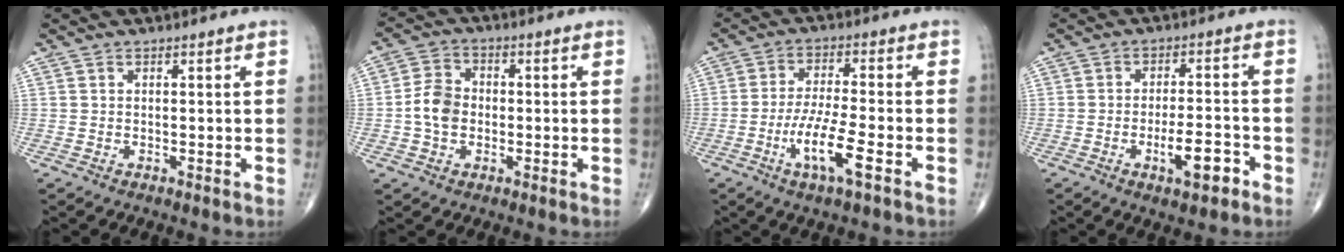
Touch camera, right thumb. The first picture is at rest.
{"total": 6.5, "force": [-0.9, 5.0, 4.0], "torque": [-0.067, 0.018, -0.025]}
{"total": 8.9, "force": [-3.7, 1.4, 8.0], "torque": [-0.165, 0.010, -0.069]}
{"total": 6.9, "force": [-3.3, 2.2, 5.7], "torque": [-0.083, 0.019, -0.050]}